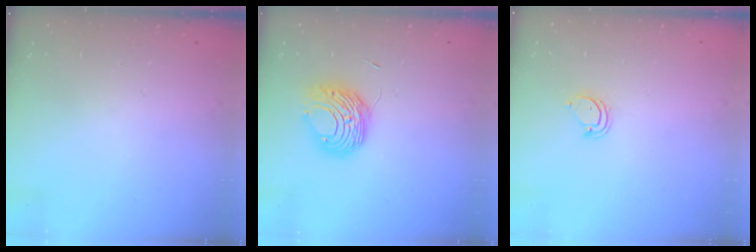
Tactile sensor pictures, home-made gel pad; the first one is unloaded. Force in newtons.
{"total": 9.1, "press": 9.1, "slide": 0.4}
{"total": 3.6, "press": 3.6, "slide": 0.2}